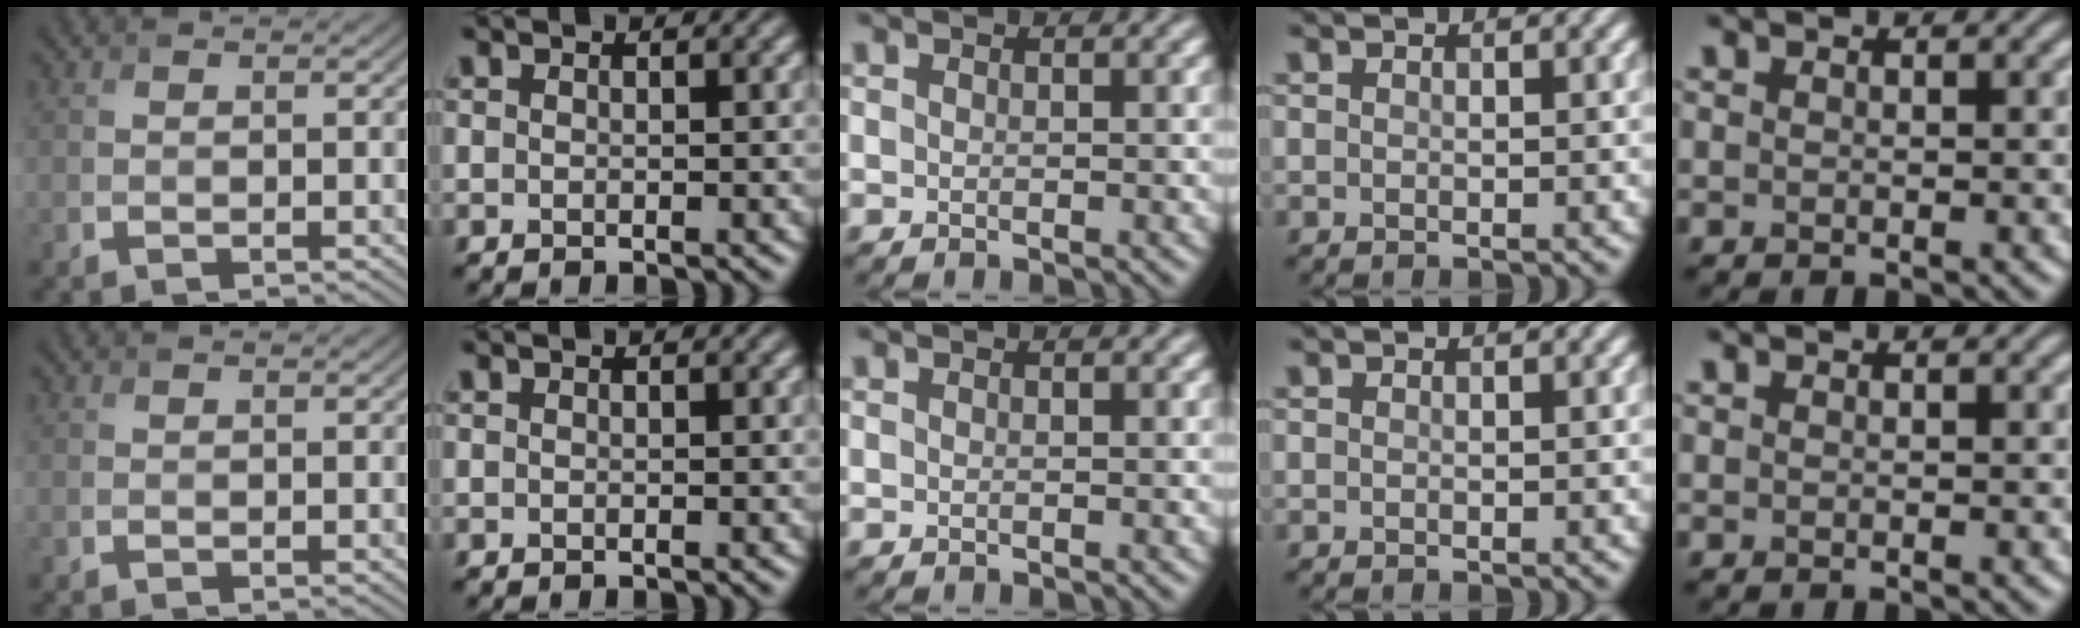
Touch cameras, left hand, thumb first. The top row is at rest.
{}